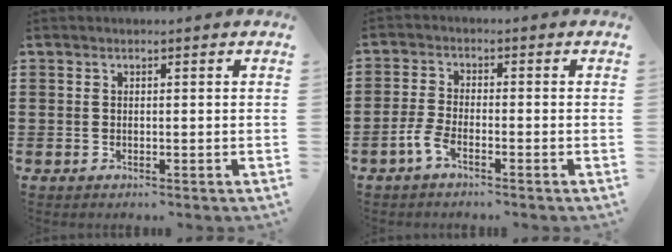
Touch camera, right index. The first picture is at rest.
{"total": 3.3, "force": [-2.1, 0.8, 2.3], "torque": [-0.060, -0.004, -0.046]}